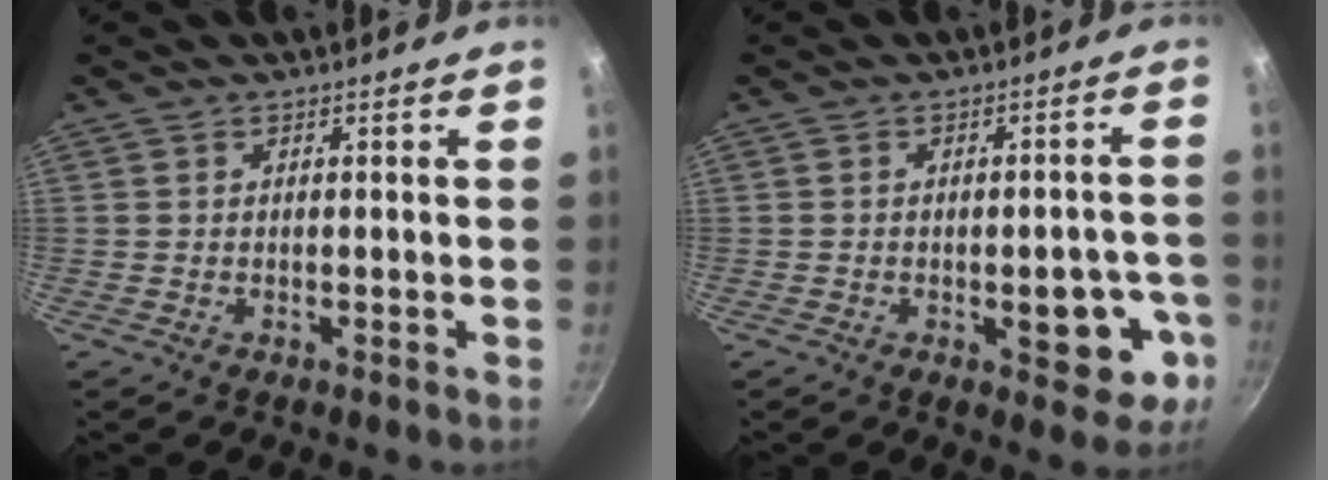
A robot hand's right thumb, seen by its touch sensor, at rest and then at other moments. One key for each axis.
{"total": 9.5, "fx": -2.9, "fy": 4.7, "fz": 7.6, "tx": -0.057, "ty": 0.016, "tz": -0.034}